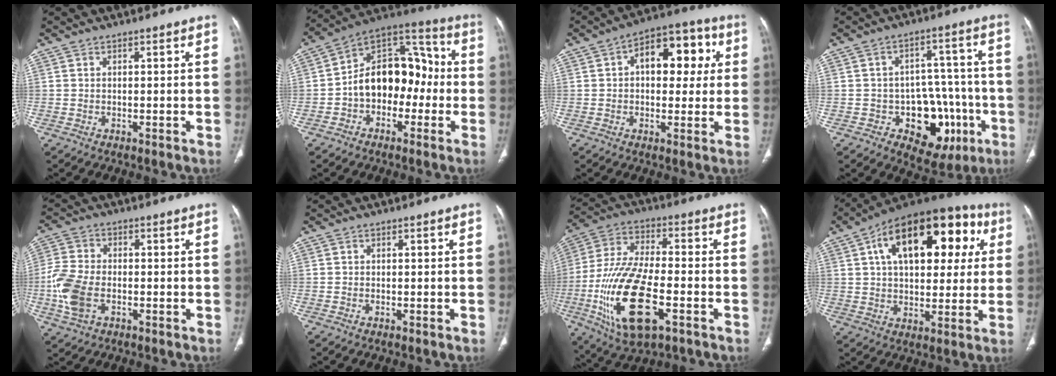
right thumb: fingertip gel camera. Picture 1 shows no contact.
{"total": 16.2, "force": [-2.3, 11.1, 11.6], "torque": [-0.140, 0.055, -0.047]}
{"total": 13.9, "force": [3.1, 8.3, 10.7], "torque": [-0.103, 0.027, 0.039]}
{"total": 14.9, "force": [-5.1, 10.0, 9.8], "torque": [-0.073, 0.041, -0.057]}
{"total": 9.4, "force": [-2.3, 5.8, 6.9], "torque": [-0.163, 0.007, -0.048]}
{"total": 0.0}
{"total": 20.7, "force": [-6.5, 8.7, 17.7], "torque": [-0.361, 0.012, -0.107]}
{"total": 25.1, "force": [7.9, 13.3, 19.8], "torque": [-0.265, 0.031, 0.115]}